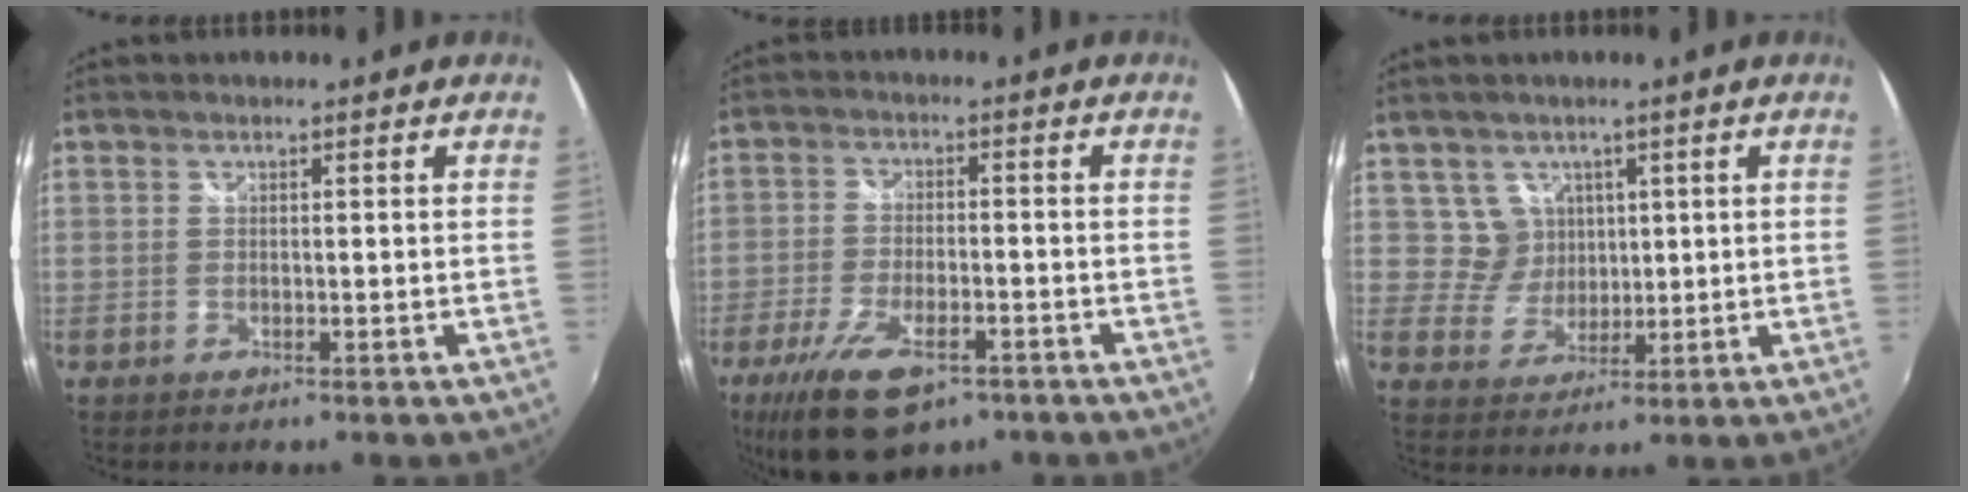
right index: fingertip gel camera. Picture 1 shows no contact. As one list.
[{"total": 13.7, "force": [-8.5, 5.6, 9.2], "torque": [-0.203, -0.034, -0.146]}, {"total": 4.8, "force": [2.0, 4.3, 0.1], "torque": [0.002, 0.007, 0.040]}]